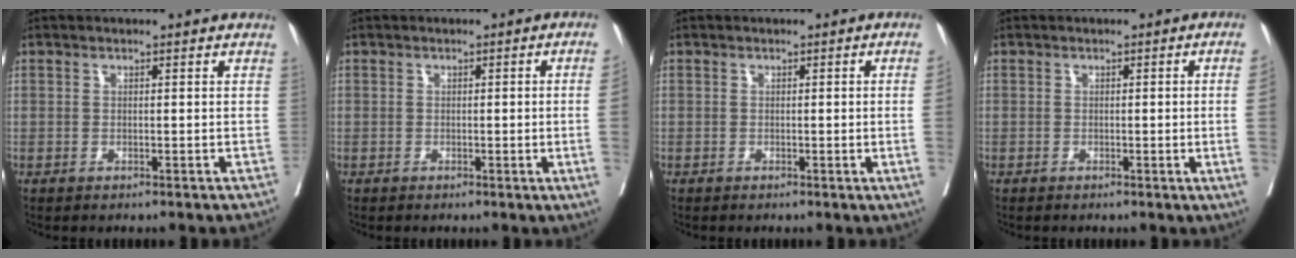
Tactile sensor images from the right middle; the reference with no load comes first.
{"total": 5.0, "force": [-0.5, -1.3, 4.8], "torque": [-0.071, -0.008, -0.002]}
{"total": 3.2, "force": [-0.3, -1.2, 2.9], "torque": [-0.041, -0.007, -0.001]}
{"total": 4.9, "force": [-0.6, -1.7, 4.5], "torque": [-0.059, -0.013, -0.005]}